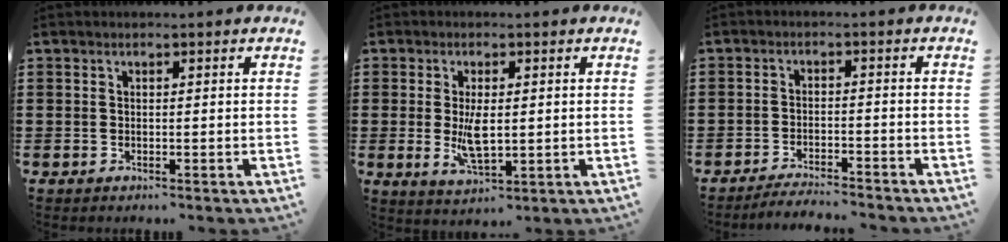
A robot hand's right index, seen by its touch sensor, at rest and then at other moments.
{"total": 5.3, "force": [-0.1, 2.0, 4.9], "torque": [-0.098, -0.007, -0.006]}
{"total": 3.1, "force": [-3.0, -0.6, 0.2], "torque": [-0.002, 0.001, -0.061]}